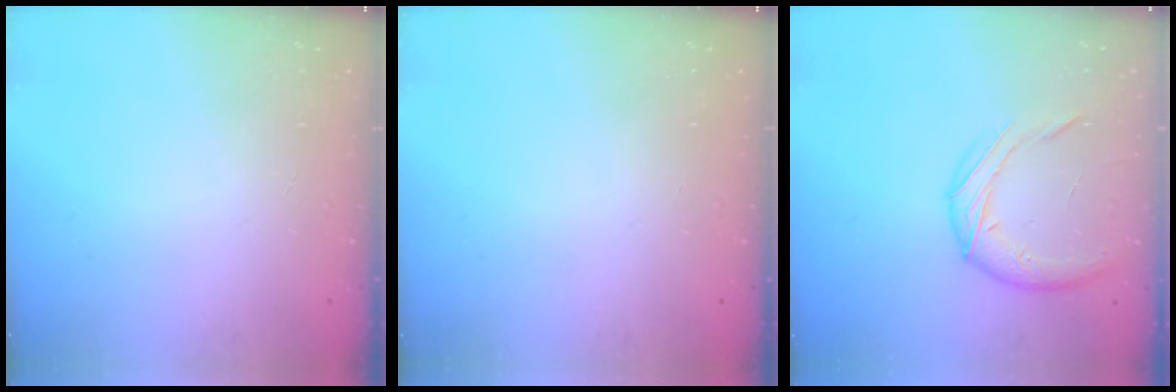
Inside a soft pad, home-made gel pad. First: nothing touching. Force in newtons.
{"total": 0.0}
{"total": 10.8, "press": 10.8, "slide": 0.4}